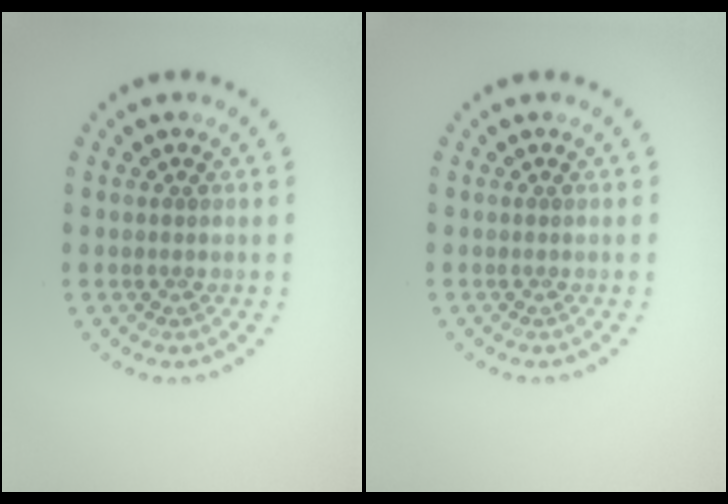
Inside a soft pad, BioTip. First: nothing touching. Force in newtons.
{"total": 0.0}